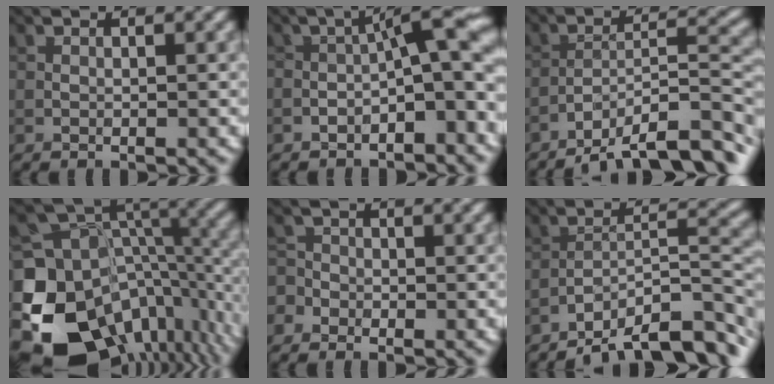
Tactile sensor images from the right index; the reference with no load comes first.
{"total": 5.6, "force": [-1.9, 1.7, 5.0], "torque": [-0.063, 0.020, -0.039]}
{"total": 10.1, "force": [-7.4, 2.6, 6.3], "torque": [-0.086, 0.010, -0.128]}
{"total": 16.7, "force": [-7.3, 12.0, 9.1], "torque": [-0.209, -0.017, -0.103]}
{"total": 1.9, "force": [-1.1, 1.5, 0.5], "torque": [-0.002, 0.008, -0.024]}
{"total": 9.2, "force": [-6.9, 2.5, 5.4], "torque": [-0.069, 0.007, -0.122]}